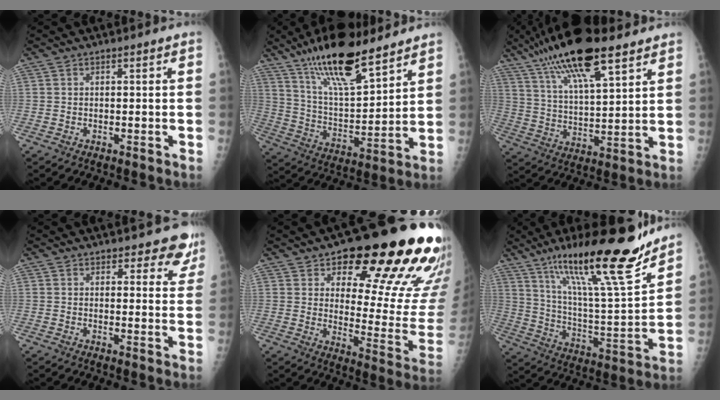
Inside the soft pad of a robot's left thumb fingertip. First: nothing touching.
{"total": 18.6, "force": [13.6, 5.3, 11.6], "torque": [-0.178, -0.067, 0.245]}
{"total": 18.8, "force": [12.1, 5.3, 13.3], "torque": [-0.235, -0.028, 0.219]}
{"total": 6.0, "force": [5.1, 2.8, 1.4], "torque": [0.025, -0.031, 0.044]}
{"total": 23.3, "force": [15.3, 8.1, 15.5], "torque": [-0.145, -0.095, 0.200]}
{"total": 24.0, "force": [16.6, 3.6, 17.0], "torque": [-0.257, -0.078, 0.281]}